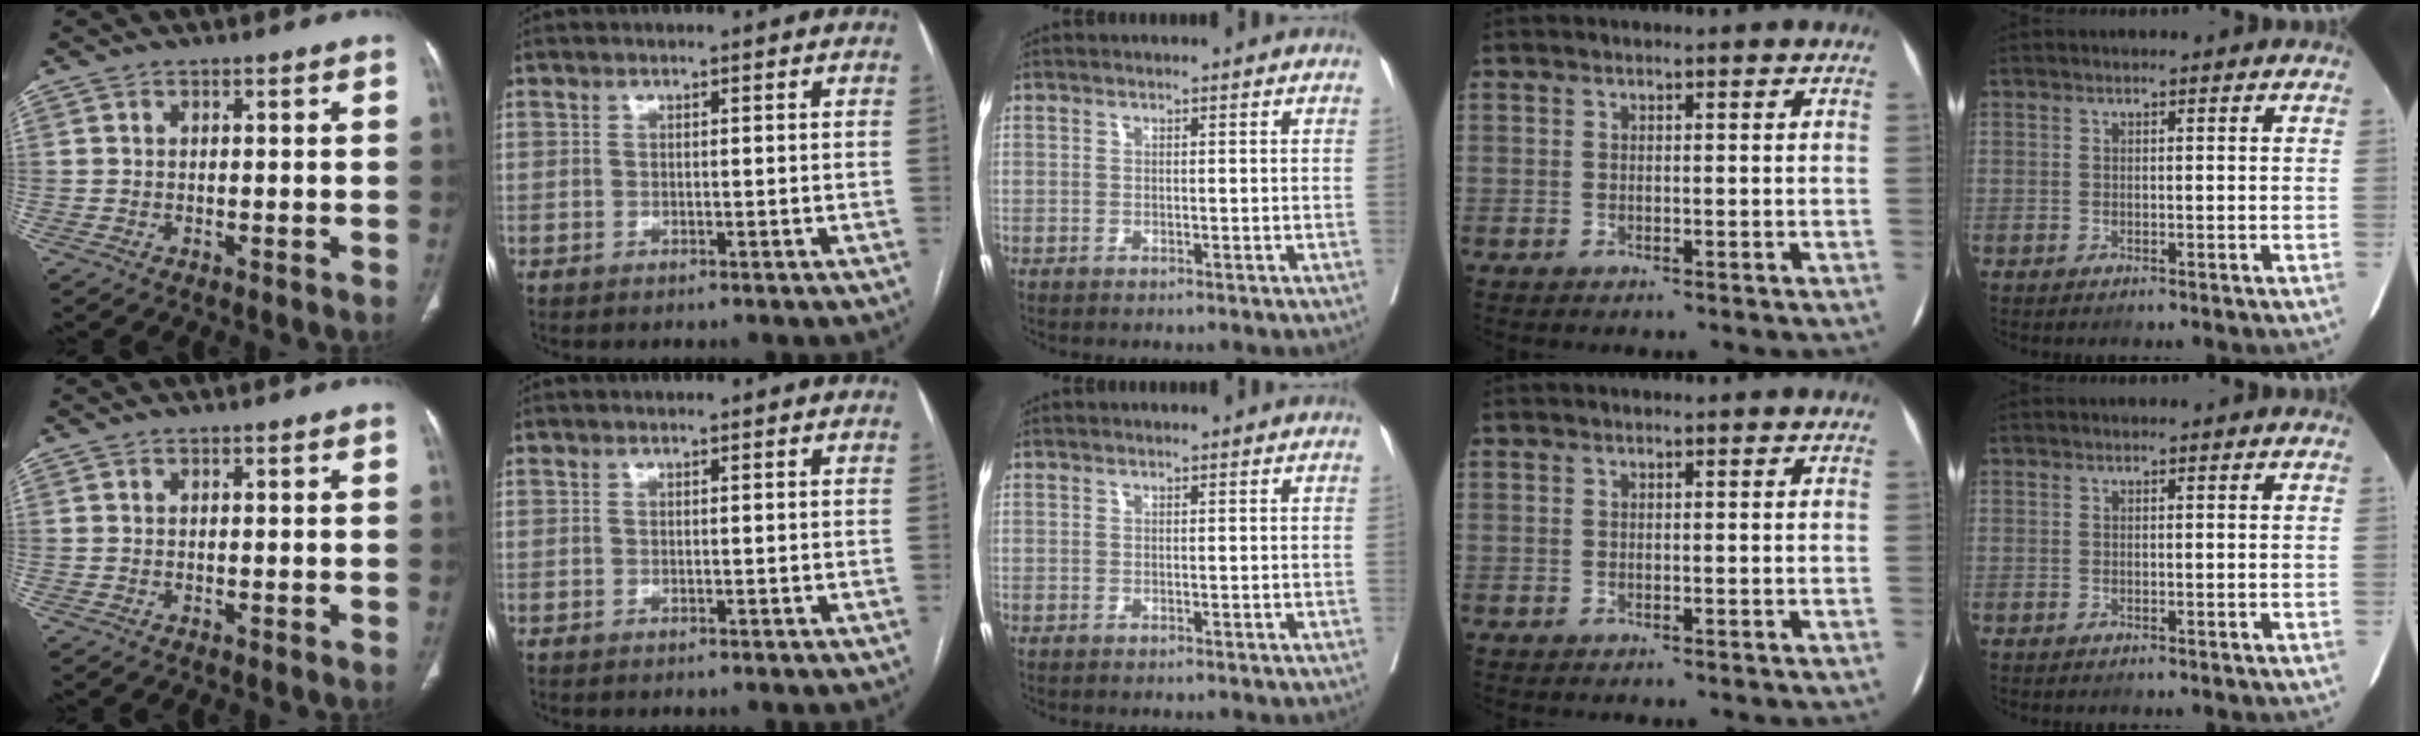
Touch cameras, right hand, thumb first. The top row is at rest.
{}